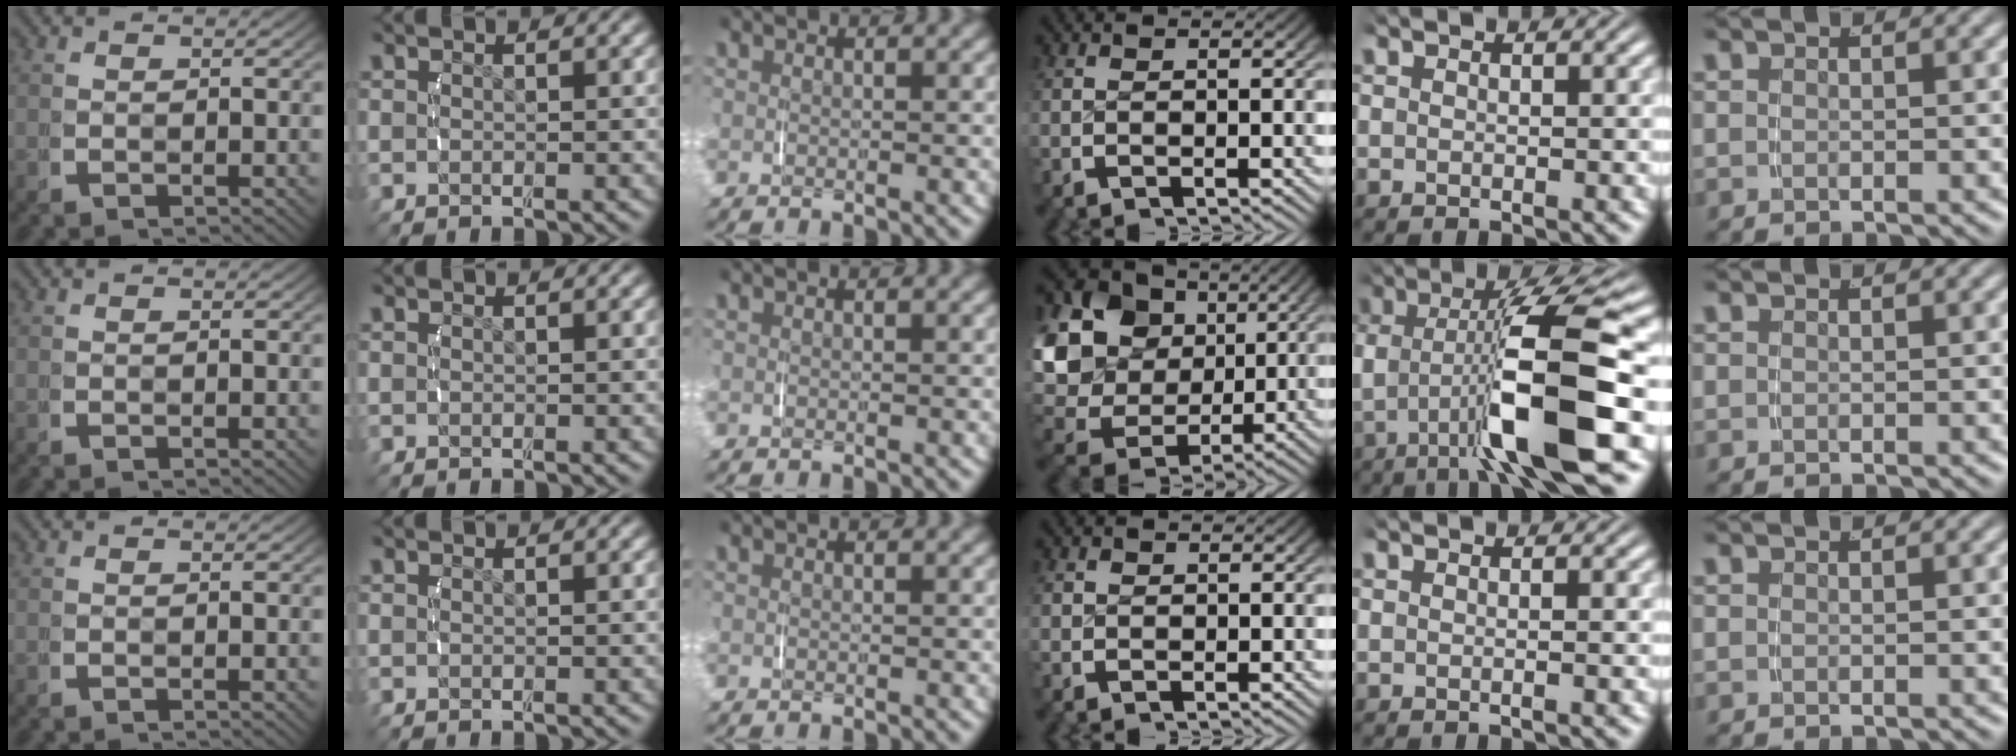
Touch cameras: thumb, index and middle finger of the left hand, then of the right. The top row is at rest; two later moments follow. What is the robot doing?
{"motion": "lift_and_place", "object": "jar lid"}